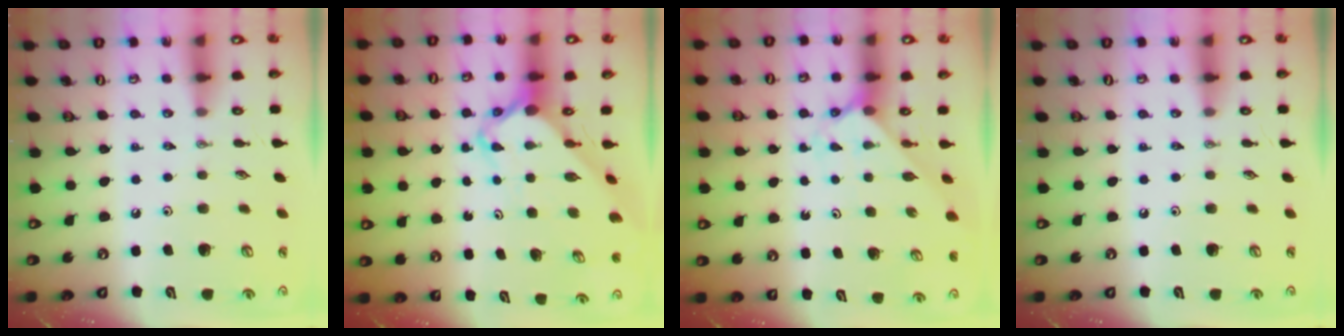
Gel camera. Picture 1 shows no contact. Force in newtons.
{"total": 4.8, "press": 4.7, "slide": 0.5}
{"total": 2.5, "press": 2.5, "slide": 0.2}
{"total": 0.0}